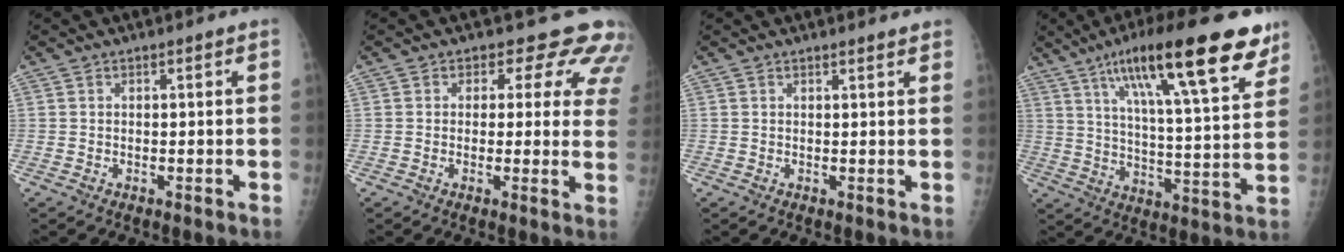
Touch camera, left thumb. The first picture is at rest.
{"total": 10.1, "force": [7.6, 5.6, 3.5], "torque": [0.018, -0.028, 0.057]}
{"total": 1.4, "force": [1.3, 0.2, 0.5], "torque": [-0.001, -0.004, 0.017]}
{"total": 23.8, "force": [14.2, 5.3, 18.4], "torque": [-0.265, -0.035, 0.223]}